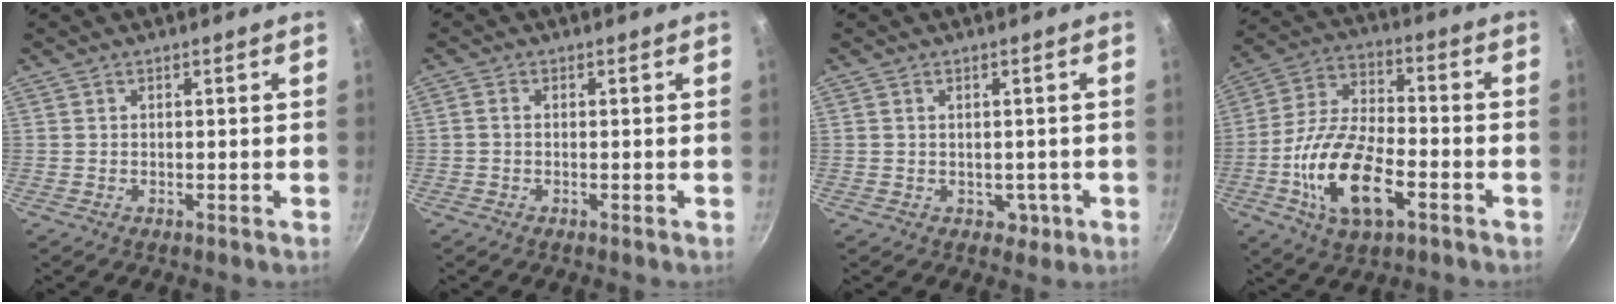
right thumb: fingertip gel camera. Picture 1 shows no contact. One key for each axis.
{"total": 1.1, "fx": -0.2, "fy": 0.7, "fz": 0.8, "tx": -0.017, "ty": 0.005, "tz": -0.006}
{"total": 2.7, "fx": -0.4, "fy": 2.2, "fz": 1.4, "tx": 0.001, "ty": 0.010, "tz": 0.004}
{"total": 17.5, "fx": -6.0, "fy": 8.6, "fz": 14.0, "tx": -0.261, "ty": 0.029, "tz": -0.118}